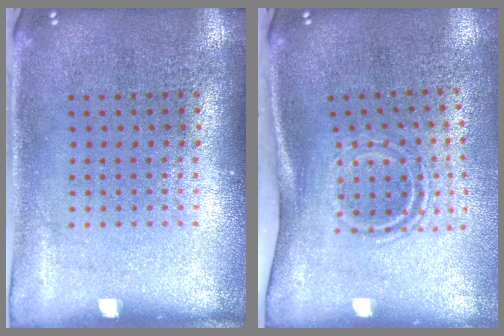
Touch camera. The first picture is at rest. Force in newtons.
{"total": 1.9, "press": 1.1, "slide": 1.5}